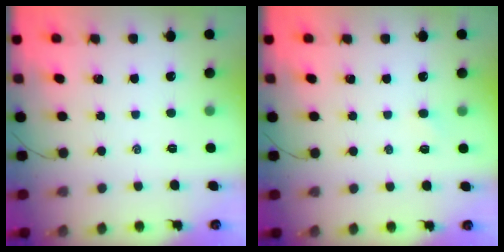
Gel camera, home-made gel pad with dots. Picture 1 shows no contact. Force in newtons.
{"total": 1.4, "press": 1.3, "slide": 0.4}